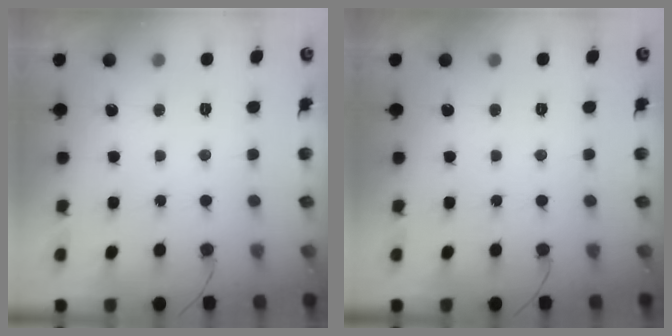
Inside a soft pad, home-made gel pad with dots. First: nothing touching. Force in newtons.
{"total": 0.0}